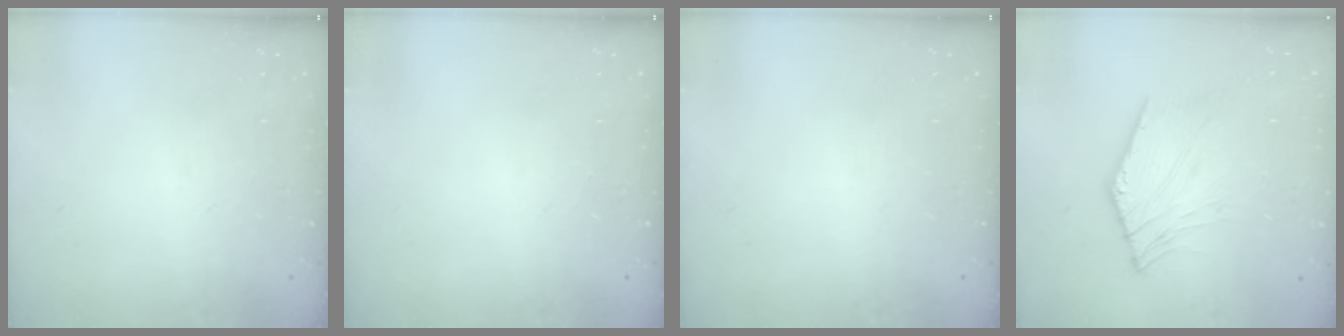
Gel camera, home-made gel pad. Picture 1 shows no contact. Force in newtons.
{"total": 0.0}
{"total": 0.0}
{"total": 6.4, "press": 6.3, "slide": 1.3}